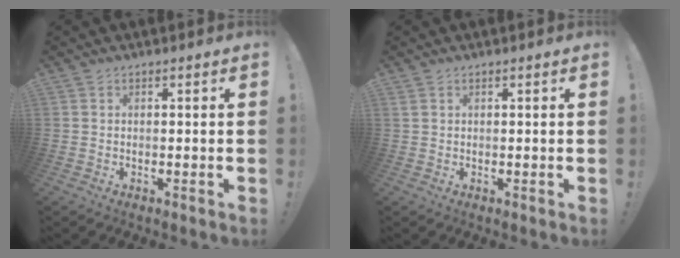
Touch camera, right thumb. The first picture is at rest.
{"total": 0.7, "force": [0.4, 0.3, 0.4], "torque": [-0.012, 0.001, 0.008]}